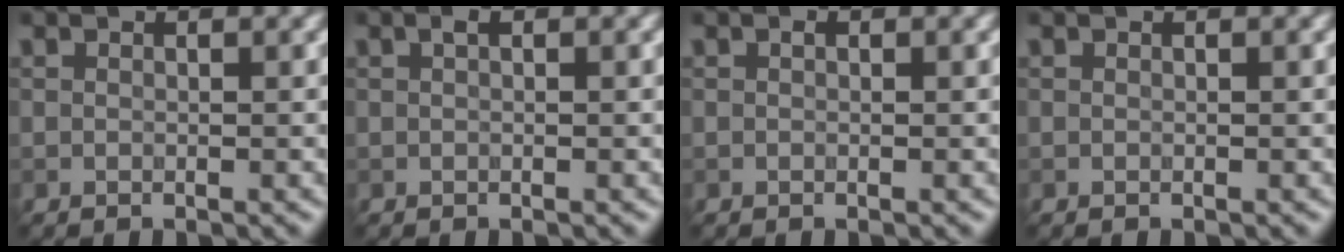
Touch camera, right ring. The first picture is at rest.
{"total": 0.6, "force": [0.1, 0.3, 0.5], "torque": [-0.011, 0.002, 0.002]}
{"total": 0.0}
{"total": 0.0}